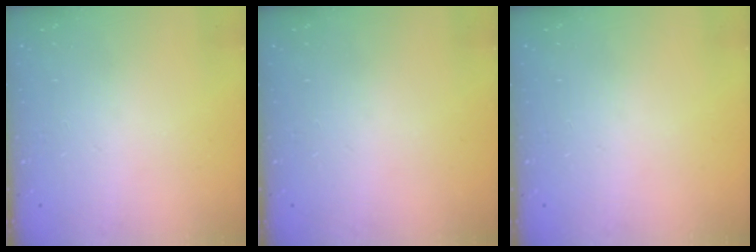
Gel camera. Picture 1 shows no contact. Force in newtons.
{"total": 0.0}
{"total": 0.0}